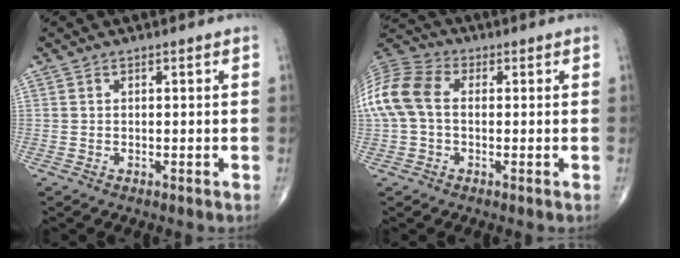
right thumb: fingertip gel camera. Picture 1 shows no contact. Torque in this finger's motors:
{"motor_torque": [-0.04, 0.49, 0.92, -0.20, 0.37]}